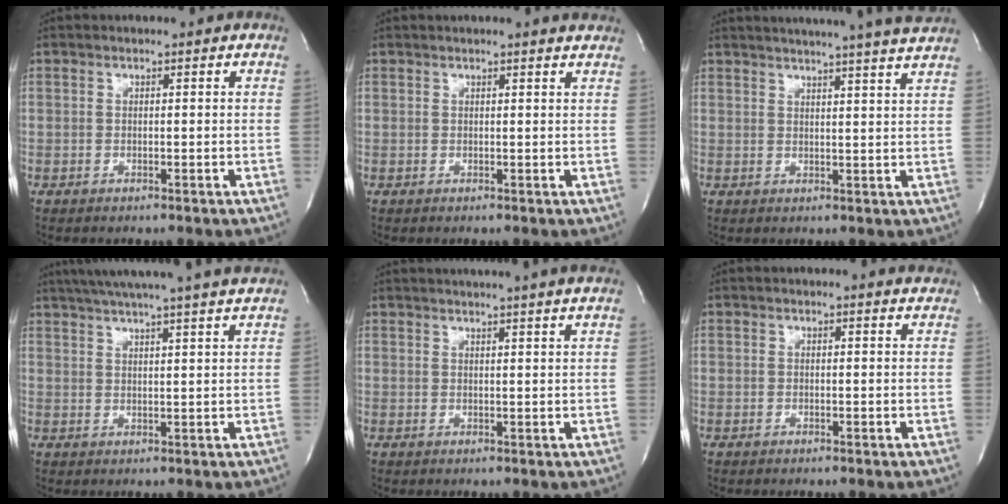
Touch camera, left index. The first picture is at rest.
{"total": 4.4, "force": [4.2, -0.1, 1.4], "torque": [-0.018, 0.008, 0.034]}
{"total": 17.1, "force": [15.5, -1.0, 7.1], "torque": [-0.119, -0.016, 0.193]}
{"total": 18.3, "force": [16.2, -1.0, 8.6], "torque": [-0.149, 0.003, 0.216]}
{"total": 11.9, "force": [10.7, -1.2, 4.9], "torque": [-0.079, 0.005, 0.127]}
{"total": 3.6, "force": [3.5, 0.2, 0.7], "torque": [-0.011, -0.002, 0.024]}